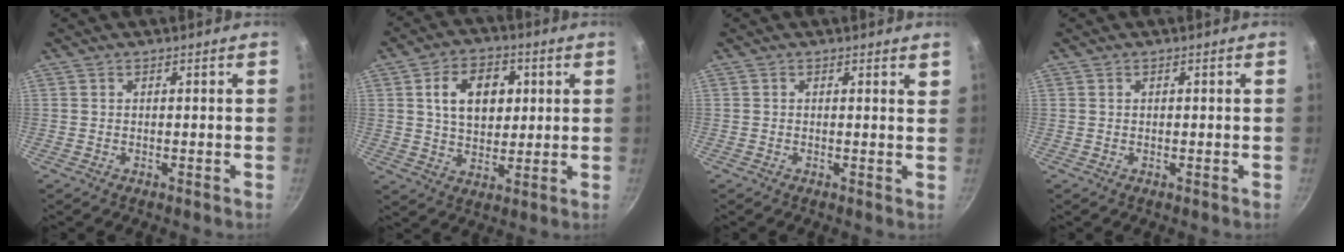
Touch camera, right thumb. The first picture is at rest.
{"total": 11.6, "force": [2.8, 8.0, 7.9], "torque": [-0.098, -0.001, 0.043]}
{"total": 1.2, "force": [0.8, 0.4, 0.9], "torque": [-0.009, -0.003, 0.007]}
{"total": 0.0}